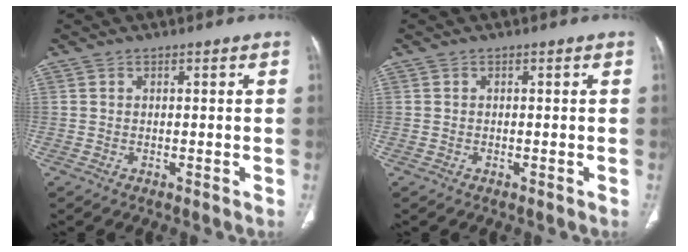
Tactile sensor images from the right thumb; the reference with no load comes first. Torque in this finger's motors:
{"motor_torque": [-0.60, 0.19, -0.48, 0.36, -0.08]}